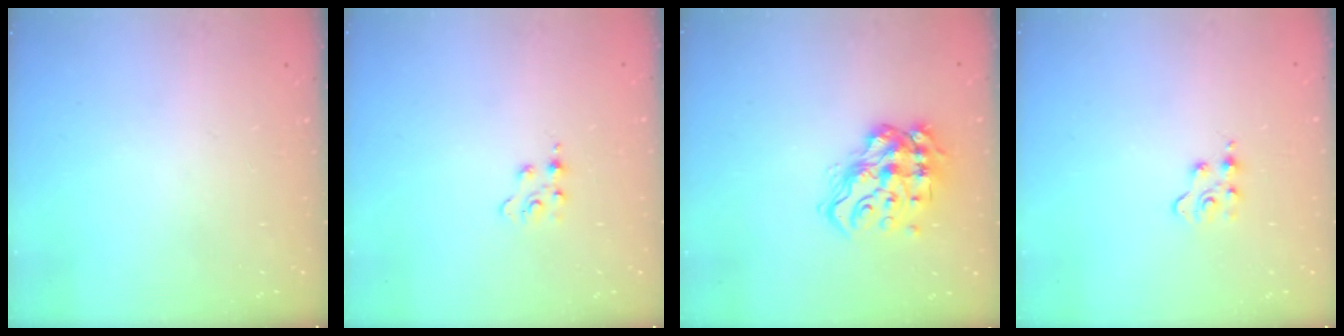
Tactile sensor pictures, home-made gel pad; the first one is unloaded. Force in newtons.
{"total": 2.3, "press": 2.3, "slide": 0.4}
{"total": 15.7, "press": 15.6, "slide": 1.6}
{"total": 3.0, "press": 3.0, "slide": 0.3}